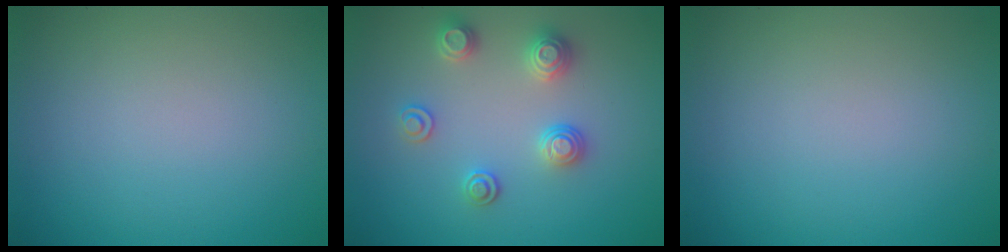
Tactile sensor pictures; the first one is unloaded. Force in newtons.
{"total": 2.9, "press": 2.9, "slide": 0.2}
{"total": 0.0}